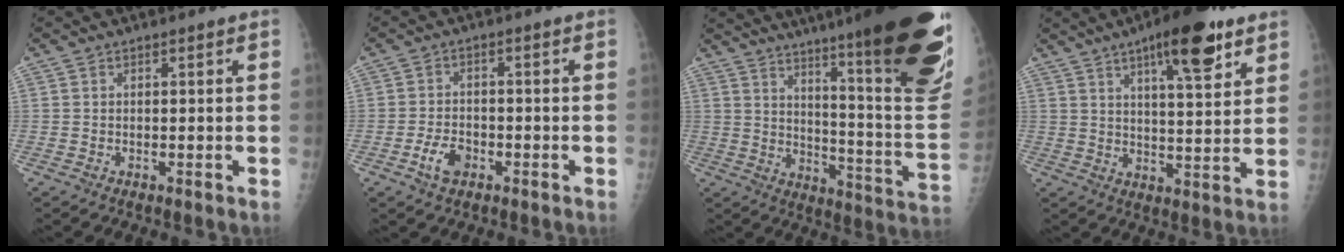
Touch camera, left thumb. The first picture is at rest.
{"total": 4.7, "force": [-2.4, 2.9, 2.8], "torque": [-0.046, 0.017, -0.043]}
{"total": 31.9, "force": [20.5, 4.2, 24.1], "torque": [-0.243, -0.096, 0.283]}
{"total": 14.1, "force": [8.1, 3.9, 10.9], "torque": [-0.141, -0.035, 0.117]}